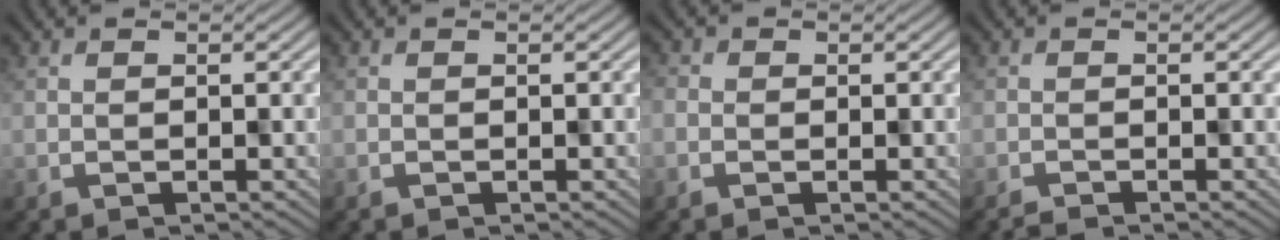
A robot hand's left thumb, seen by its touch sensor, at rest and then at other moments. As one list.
[{"total": 0.0}, {"total": 1.0, "force": [-0.5, 0.9, 0.3], "torque": [0.000, 0.001, -0.011]}, {"total": 1.3, "force": [-1.3, -0.1, 0.3], "torque": [-0.006, 0.001, -0.022]}]